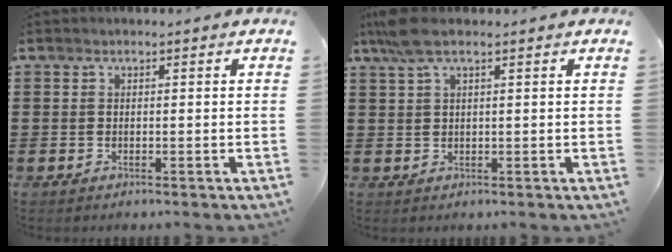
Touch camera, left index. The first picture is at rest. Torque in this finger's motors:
{"motor_torque": [1.42, -0.72, 0.41, 0.11]}